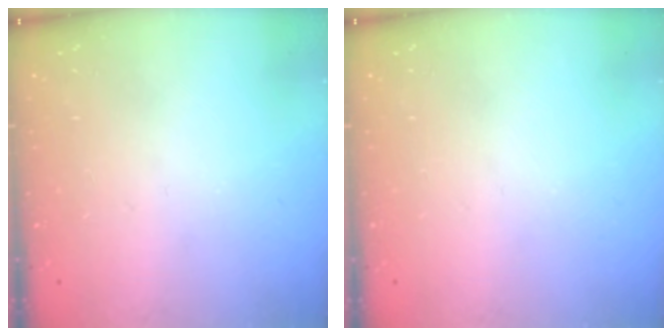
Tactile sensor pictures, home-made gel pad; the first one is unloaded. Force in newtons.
{"total": 0.0}